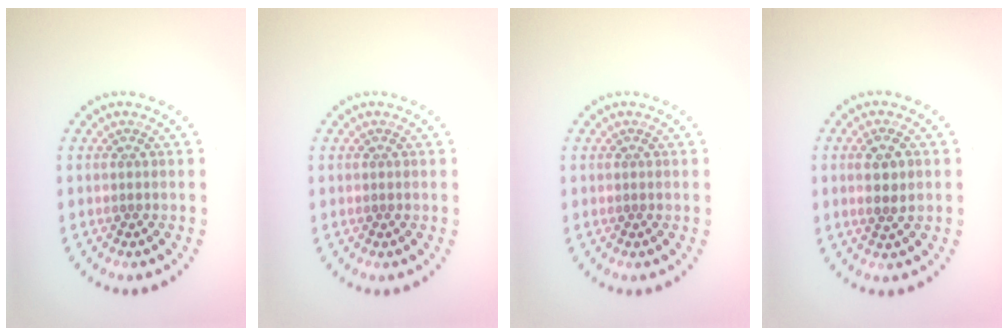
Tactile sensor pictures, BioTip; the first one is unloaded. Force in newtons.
{"total": 0.0}
{"total": 0.0}
{"total": 1.8, "press": 1.7, "slide": 0.5}